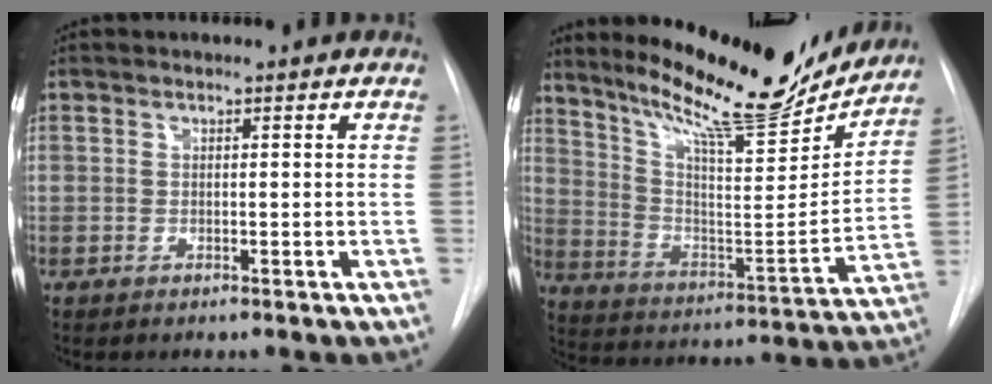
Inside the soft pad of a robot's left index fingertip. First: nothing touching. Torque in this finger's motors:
{"motor_torque": [0.29, -0.38, 0.34, 0.12]}